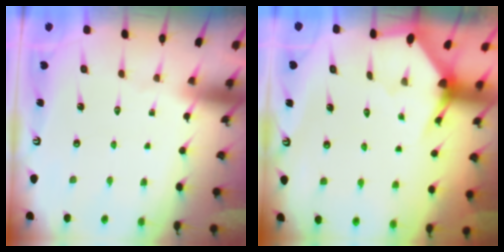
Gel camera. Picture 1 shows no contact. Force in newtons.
{"total": 3.2, "press": 3.2, "slide": 0.3}